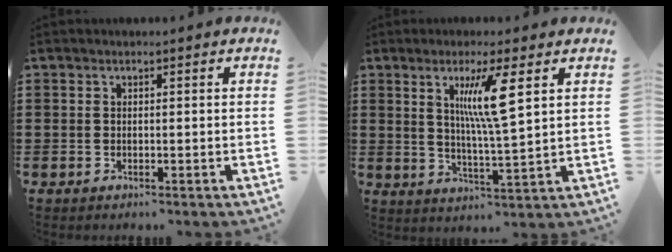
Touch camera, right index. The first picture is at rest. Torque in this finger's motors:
{"motor_torque": [0.50, 0.09, 0.33, 0.16]}